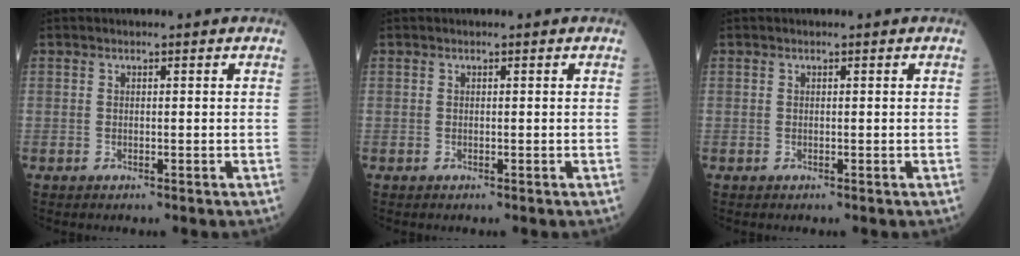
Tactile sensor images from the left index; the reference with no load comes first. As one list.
[{"total": 0.0}, {"total": 0.0}]